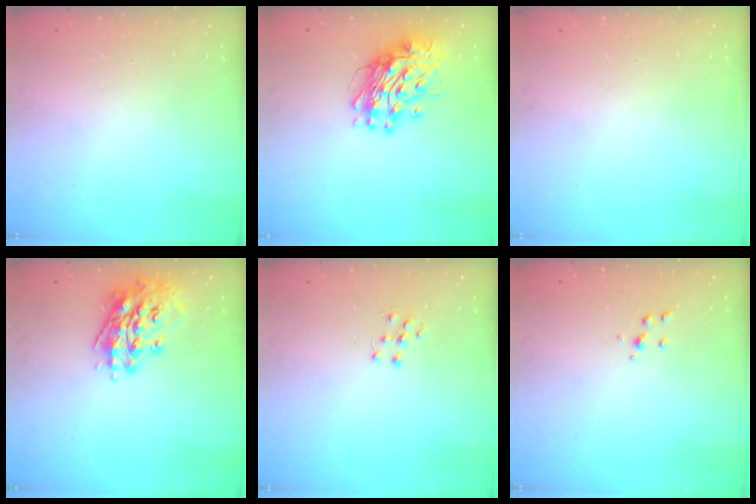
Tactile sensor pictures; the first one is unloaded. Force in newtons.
{"total": 11.7, "press": 11.7, "slide": 1.1}
{"total": 0.0}
{"total": 14.8, "press": 14.6, "slide": 2.5}
{"total": 6.2, "press": 6.2, "slide": 0.4}
{"total": 4.1, "press": 4.1, "slide": 0.6}